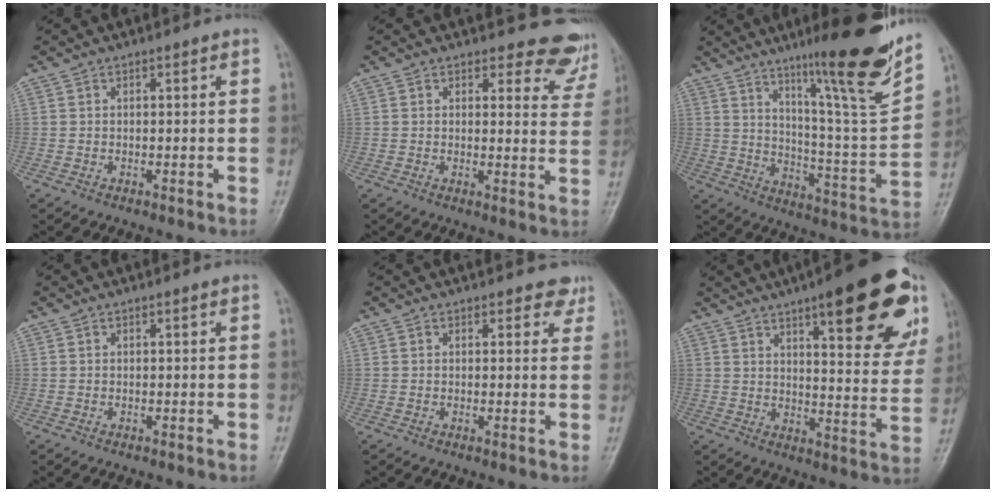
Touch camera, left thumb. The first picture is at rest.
{"total": 8.7, "force": [8.1, 3.1, 0.1], "torque": [0.047, -0.067, 0.060]}
{"total": 20.7, "force": [13.2, 1.9, 15.8], "torque": [-0.199, -0.074, 0.211]}
{"total": 0.0}
{"total": 2.7, "force": [2.1, 1.7, 0.6], "torque": [0.022, -0.011, 0.011]}
{"total": 22.8, "force": [12.1, 6.6, 18.1], "torque": [-0.202, -0.036, 0.163]}